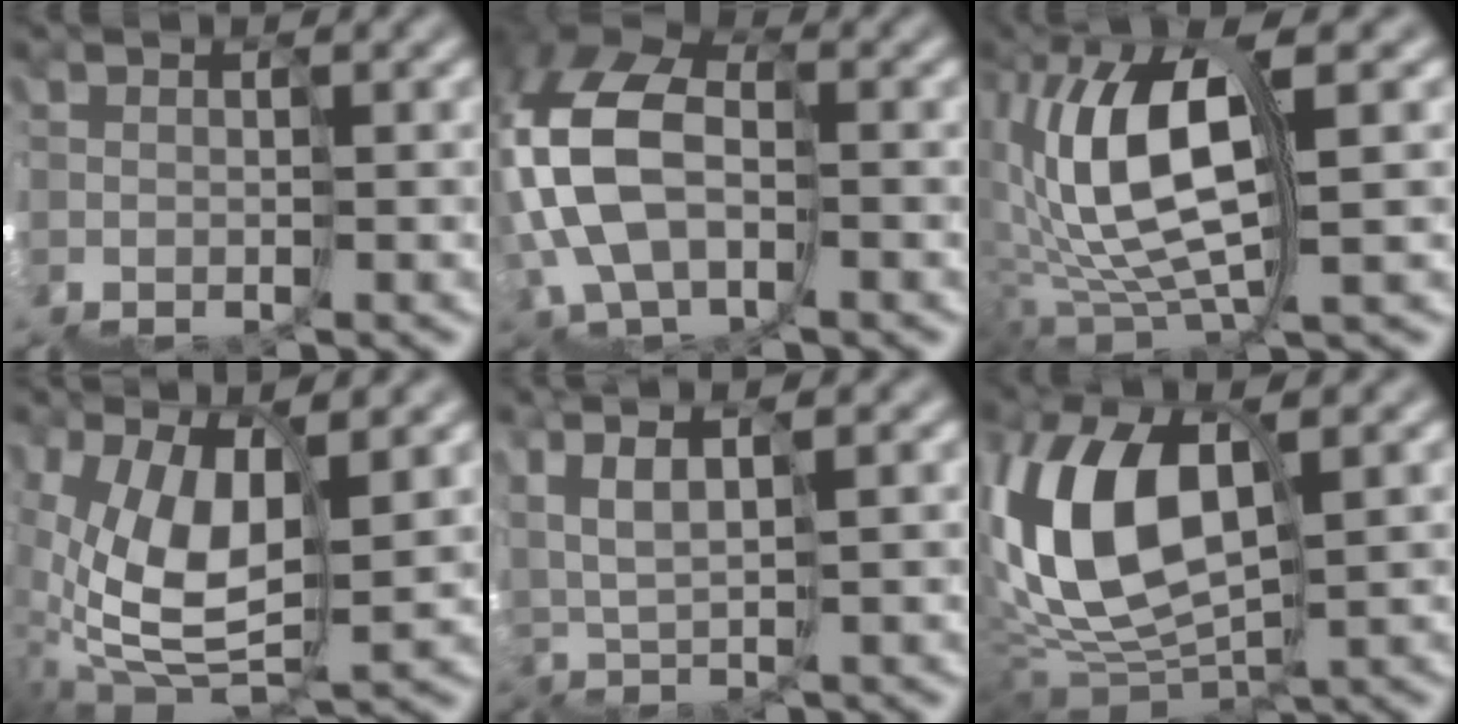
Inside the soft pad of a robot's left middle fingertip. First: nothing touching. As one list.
[{"total": 7.5, "force": [0.9, 5.2, 5.4], "torque": [-0.148, 0.044, -0.001]}, {"total": 7.6, "force": [2.7, 2.4, 6.7], "torque": [-0.146, 0.031, 0.039]}, {"total": 6.8, "force": [2.7, 3.0, 5.5], "torque": [-0.134, 0.022, 0.048]}, {"total": 5.1, "force": [4.8, 0.3, 1.8], "torque": [-0.047, 0.040, 0.091]}, {"total": 8.9, "force": [4.1, 4.6, 6.4], "torque": [-0.138, 0.042, 0.063]}]